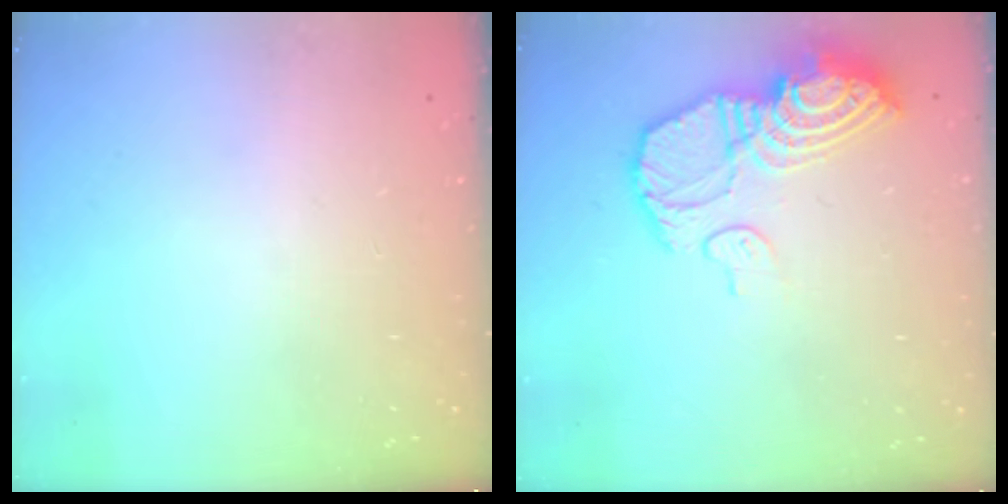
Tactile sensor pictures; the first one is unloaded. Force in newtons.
{"total": 15.7, "press": 15.6, "slide": 1.7}